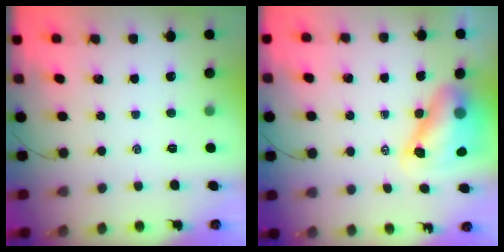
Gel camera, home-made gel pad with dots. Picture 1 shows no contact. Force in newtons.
{"total": 9.9, "press": 9.5, "slide": 2.7}